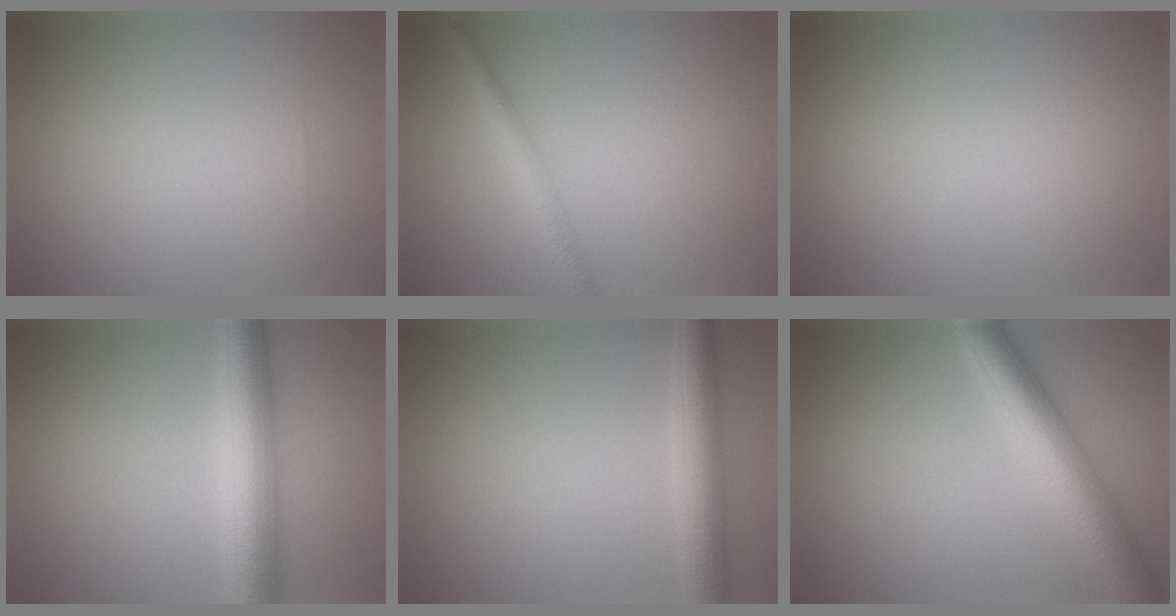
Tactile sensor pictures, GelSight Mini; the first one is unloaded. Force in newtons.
{"total": 2.5, "press": 2.5, "slide": 0.0}
{"total": 0.0}
{"total": 6.5, "press": 6.5, "slide": 0.0}
{"total": 4.3, "press": 4.3, "slide": 0.1}
{"total": 6.5, "press": 6.5, "slide": 0.2}